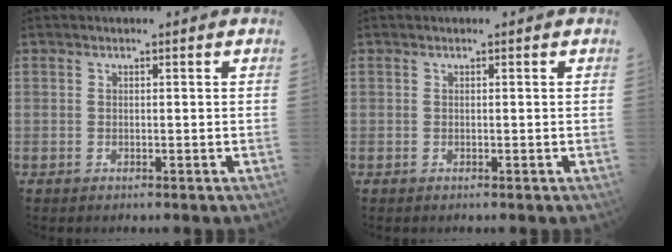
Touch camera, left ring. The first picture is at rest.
{"total": 0.0}